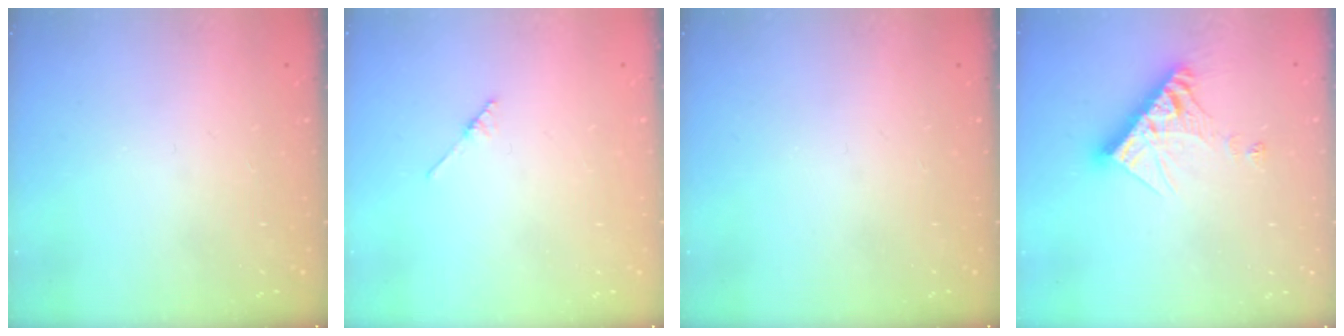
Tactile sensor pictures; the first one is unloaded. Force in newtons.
{"total": 2.1, "press": 2.1, "slide": 0.1}
{"total": 0.0}
{"total": 11.6, "press": 11.5, "slide": 1.1}